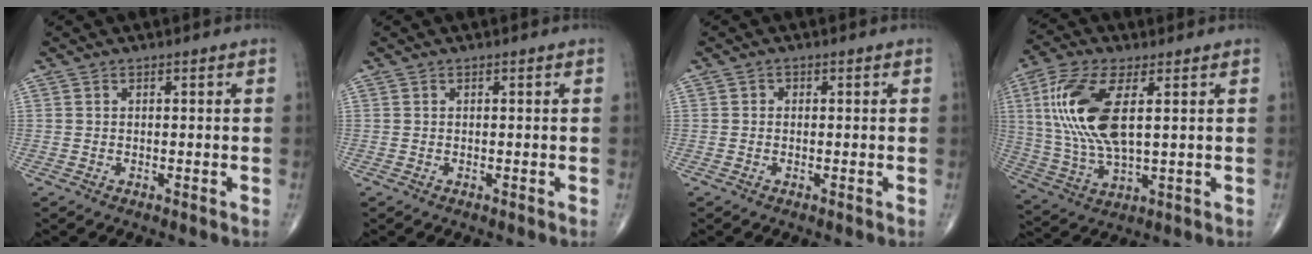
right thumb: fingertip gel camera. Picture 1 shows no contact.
{"total": 0.0}
{"total": 0.6, "force": [-0.1, 0.6, 0.2], "torque": [0.003, 0.002, -0.006]}
{"total": 15.9, "force": [3.4, 6.5, 14.1], "torque": [-0.313, -0.007, 0.070]}